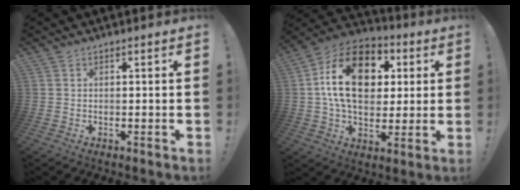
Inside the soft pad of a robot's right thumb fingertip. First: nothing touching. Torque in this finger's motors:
{"motor_torque": [1.57, 3.44, 0.67, -0.06, 0.20]}